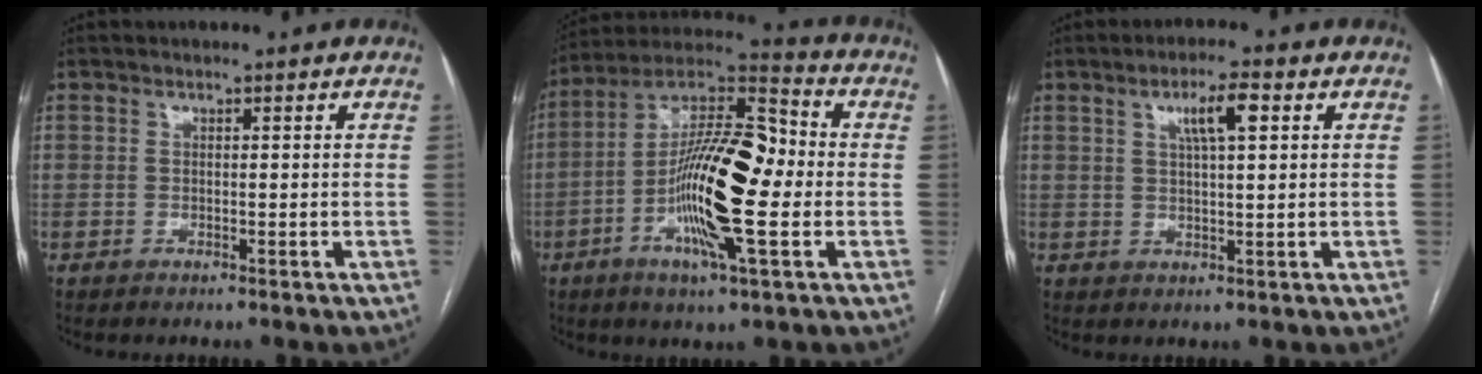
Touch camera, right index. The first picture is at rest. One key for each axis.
{"total": 18.0, "fx": -2.8, "fy": 3.5, "fz": 17.4, "tx": -0.320, "ty": 0.013, "tz": -0.055}
{"total": 5.1, "fx": 2.0, "fy": 0.6, "fz": 4.6, "tx": -0.084, "ty": 0.007, "tz": 0.036}